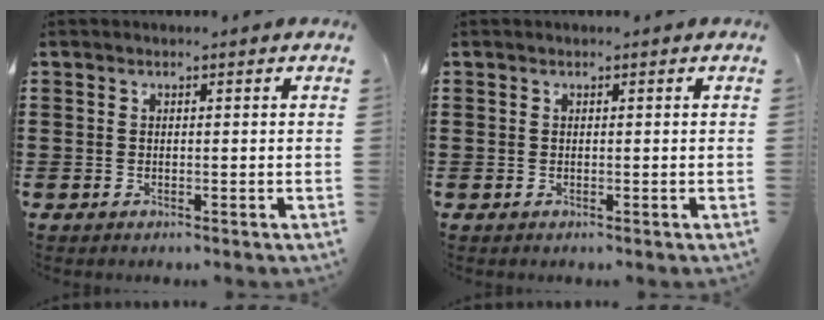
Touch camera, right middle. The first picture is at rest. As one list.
[{"total": 0.0}]